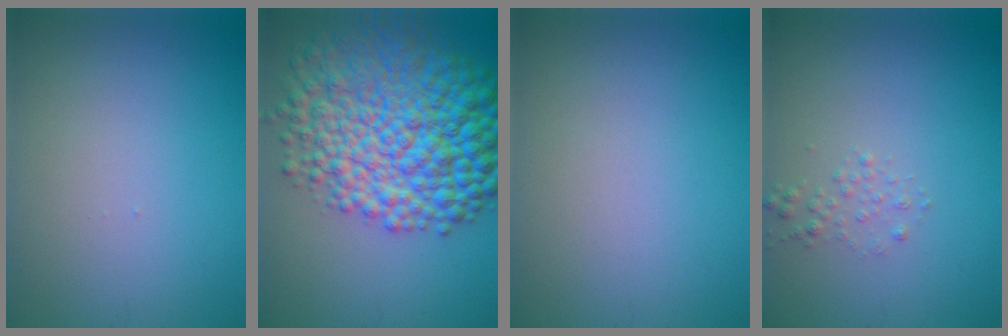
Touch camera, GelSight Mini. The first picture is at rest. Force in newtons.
{"total": 12.7, "press": 12.7, "slide": 0.2}
{"total": 0.0}
{"total": 0.9, "press": 0.9, "slide": 0.1}